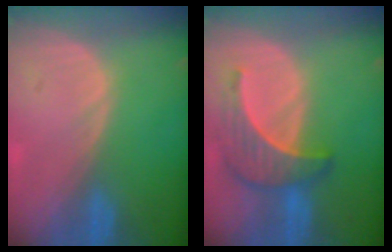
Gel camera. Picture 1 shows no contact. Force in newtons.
{"total": 6.5, "press": 6.5, "slide": 0.3}